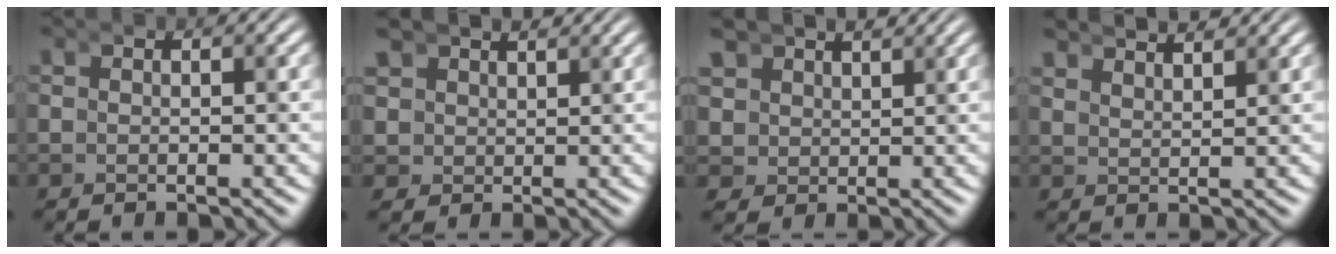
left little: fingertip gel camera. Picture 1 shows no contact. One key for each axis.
{"total": 2.6, "fx": 1.6, "fy": 2.0, "fz": 0.4, "tx": -0.041, "ty": -0.019, "tz": 0.041}
{"total": 3.2, "fx": 1.5, "fy": 2.8, "fz": 0.6, "tx": -0.054, "ty": -0.032, "tz": 0.043}
{"total": 2.7, "fx": 2.7, "fy": 0.1, "fz": 0.5, "tx": -0.012, "ty": 0.001, "tz": 0.046}